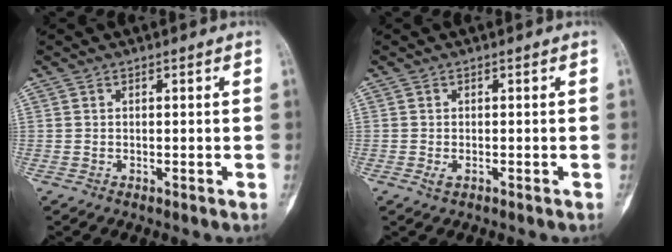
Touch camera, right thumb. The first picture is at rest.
{"total": 1.3, "force": [-0.6, 0.6, 1.0], "torque": [-0.022, 0.003, -0.008]}